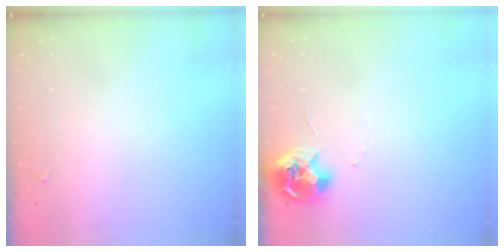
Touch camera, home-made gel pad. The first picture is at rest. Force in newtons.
{"total": 9.6, "press": 9.5, "slide": 0.6}